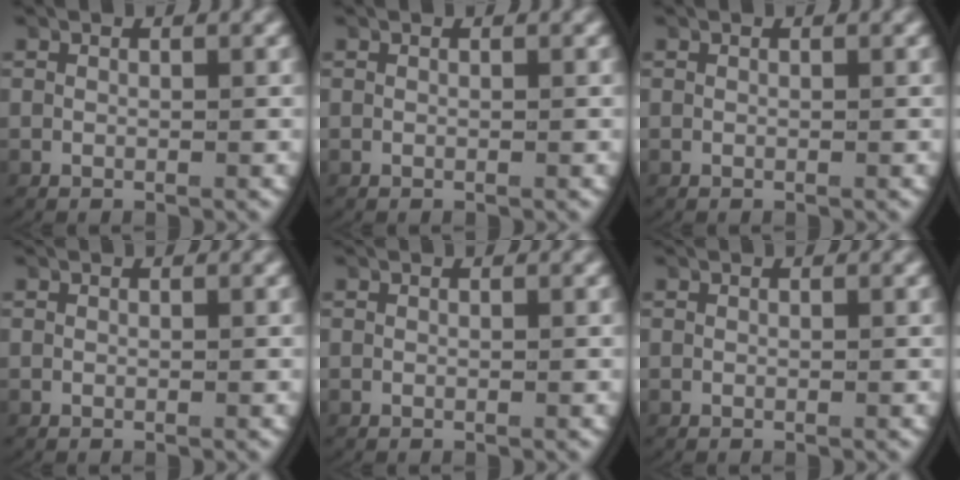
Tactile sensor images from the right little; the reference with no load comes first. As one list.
[{"total": 0.0}, {"total": 0.0}, {"total": 0.0}, {"total": 0.0}, {"total": 0.0}]